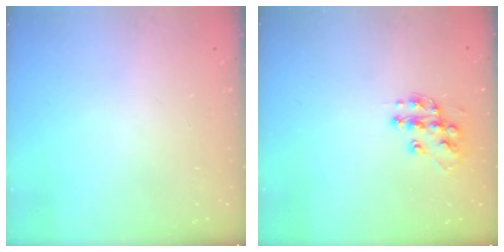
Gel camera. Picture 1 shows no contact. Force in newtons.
{"total": 11.8, "press": 11.8, "slide": 0.6}